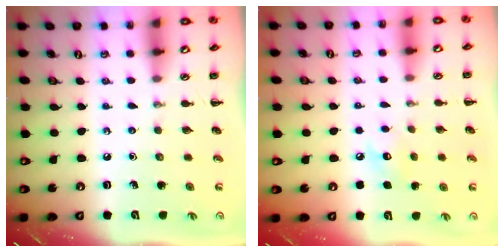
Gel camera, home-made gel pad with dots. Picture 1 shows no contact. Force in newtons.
{"total": 5.9, "press": 5.8, "slide": 1.3}